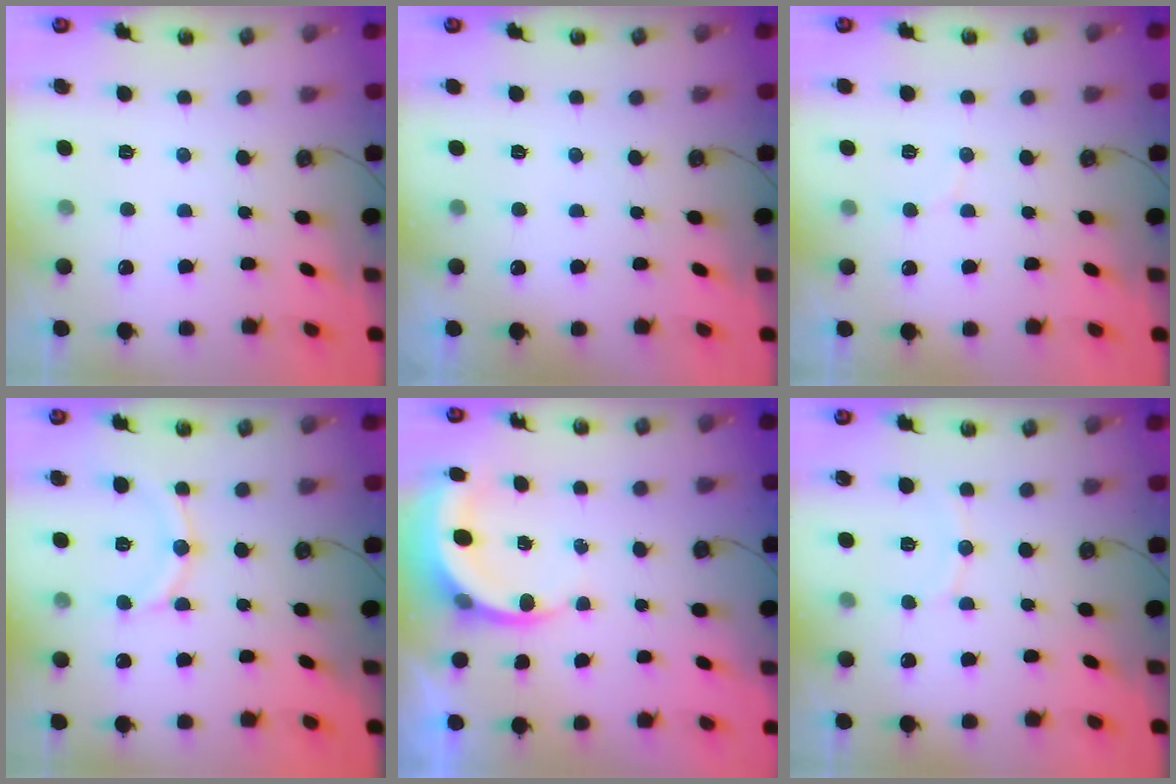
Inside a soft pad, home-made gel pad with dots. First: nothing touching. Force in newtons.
{"total": 1.5, "press": 0.2, "slide": 1.5}
{"total": 3.0, "press": 3.0, "slide": 0.3}
{"total": 11.8, "press": 11.8, "slide": 1.0}
{"total": 4.4, "press": 4.3, "slide": 0.4}
{"total": 7.1, "press": 7.1, "slide": 0.5}